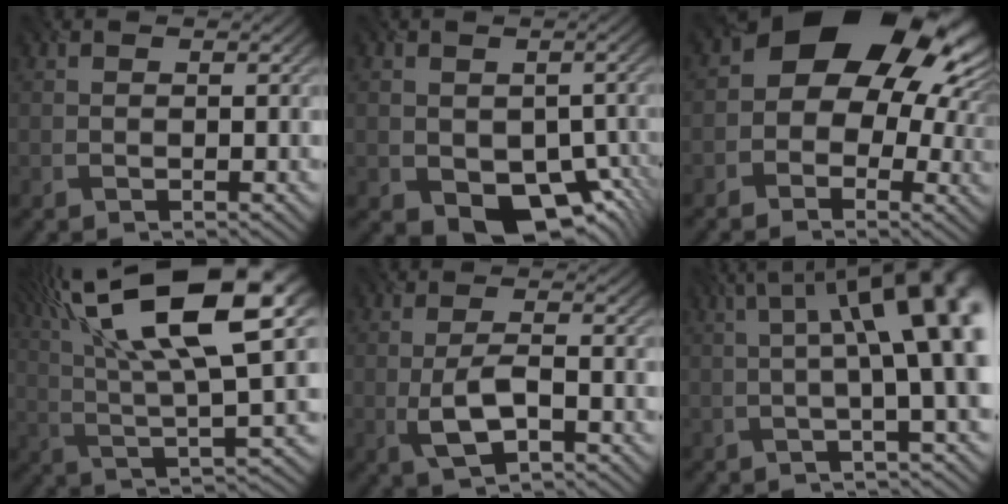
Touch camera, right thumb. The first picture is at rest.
{"total": 8.2, "force": [-2.5, 5.8, 5.2], "torque": [-0.084, -0.029, -0.031]}
{"total": 15.7, "force": [3.4, 10.9, 10.7], "torque": [-0.125, 0.004, 0.044]}
{"total": 19.5, "force": [9.0, 5.7, 16.3], "torque": [-0.321, 0.031, 0.159]}
{"total": 4.8, "force": [-1.4, 1.8, 4.2], "torque": [-0.092, 0.001, -0.030]}
{"total": 13.8, "force": [2.4, 3.9, 13.0], "torque": [-0.168, 0.030, 0.036]}